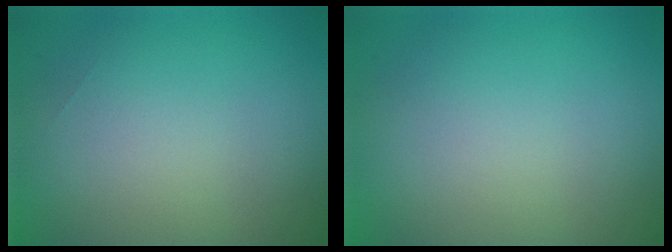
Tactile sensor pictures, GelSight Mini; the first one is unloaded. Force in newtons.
{"total": 0.0}